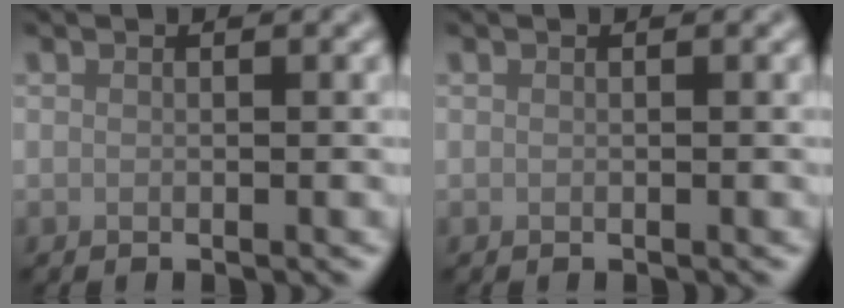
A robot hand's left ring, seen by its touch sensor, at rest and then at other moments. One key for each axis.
{"total": 0.0}